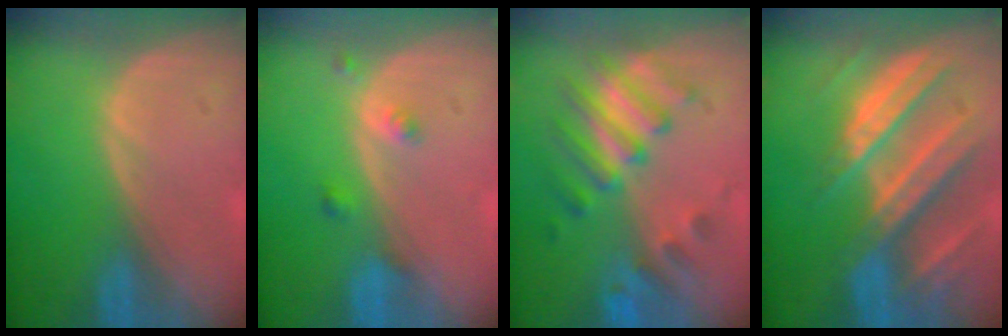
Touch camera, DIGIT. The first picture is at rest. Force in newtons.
{"total": 2.1, "press": 2.1, "slide": 0.2}
{"total": 8.0, "press": 7.7, "slide": 1.9}
{"total": 10.6, "press": 9.4, "slide": 5.0}